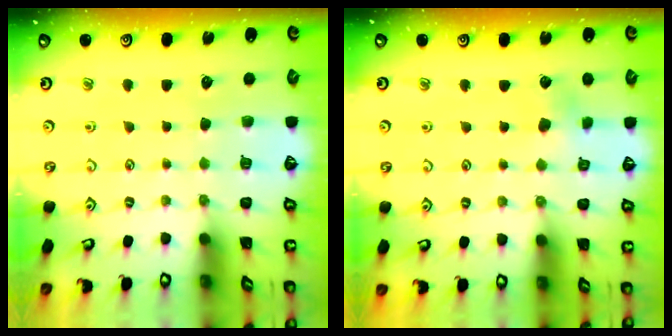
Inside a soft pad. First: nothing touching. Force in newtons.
{"total": 3.3, "press": 3.2, "slide": 0.7}